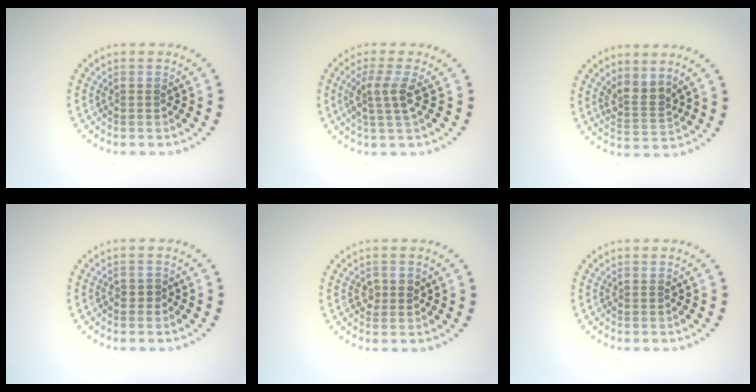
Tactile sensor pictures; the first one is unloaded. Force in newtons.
{"total": 2.6, "press": 2.0, "slide": 1.7}
{"total": 2.5, "press": 1.8, "slide": 1.7}
{"total": 0.7, "press": 0.5, "slide": 0.5}
{"total": 1.5, "press": 1.4, "slide": 0.3}
{"total": 0.0}